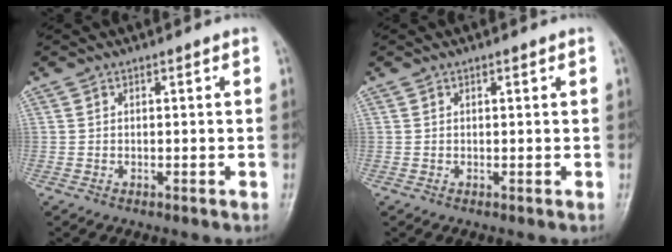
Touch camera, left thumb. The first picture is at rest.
{"total": 0.7, "force": [0.4, 0.2, 0.5], "torque": [-0.010, -0.001, 0.005]}